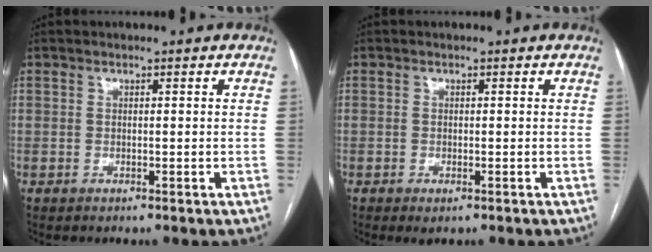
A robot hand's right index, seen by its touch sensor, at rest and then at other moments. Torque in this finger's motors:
{"motor_torque": [0.14, 0.10, 0.12, 0.01]}